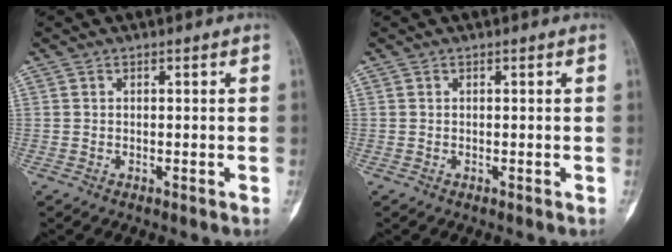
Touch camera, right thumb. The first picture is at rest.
{"total": 0.0}